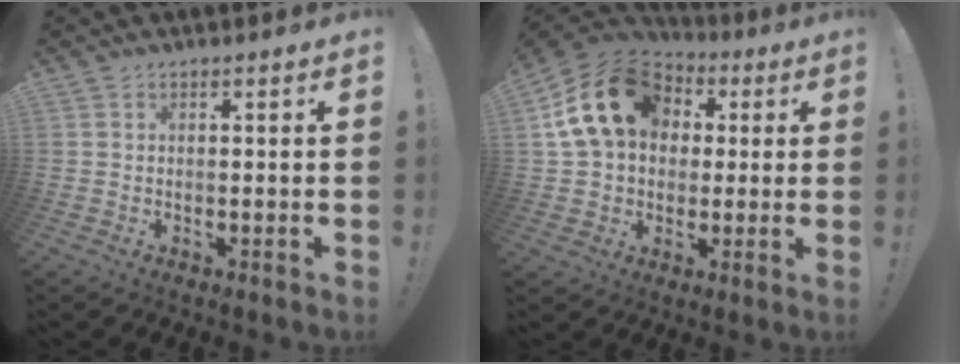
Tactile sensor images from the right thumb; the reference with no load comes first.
{"total": 18.8, "force": [5.2, 14.2, 11.2], "torque": [-0.188, -0.004, 0.103]}